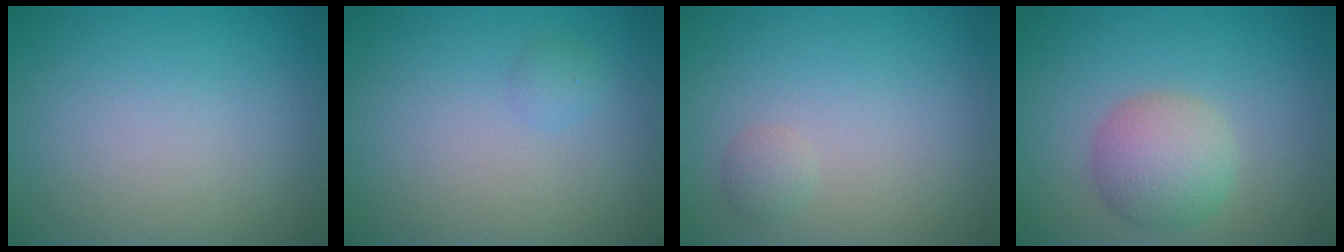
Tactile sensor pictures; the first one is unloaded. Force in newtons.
{"total": 0.8, "press": 0.8, "slide": 0.0}
{"total": 1.0, "press": 1.0, "slide": 0.1}
{"total": 4.2, "press": 4.2, "slide": 0.0}